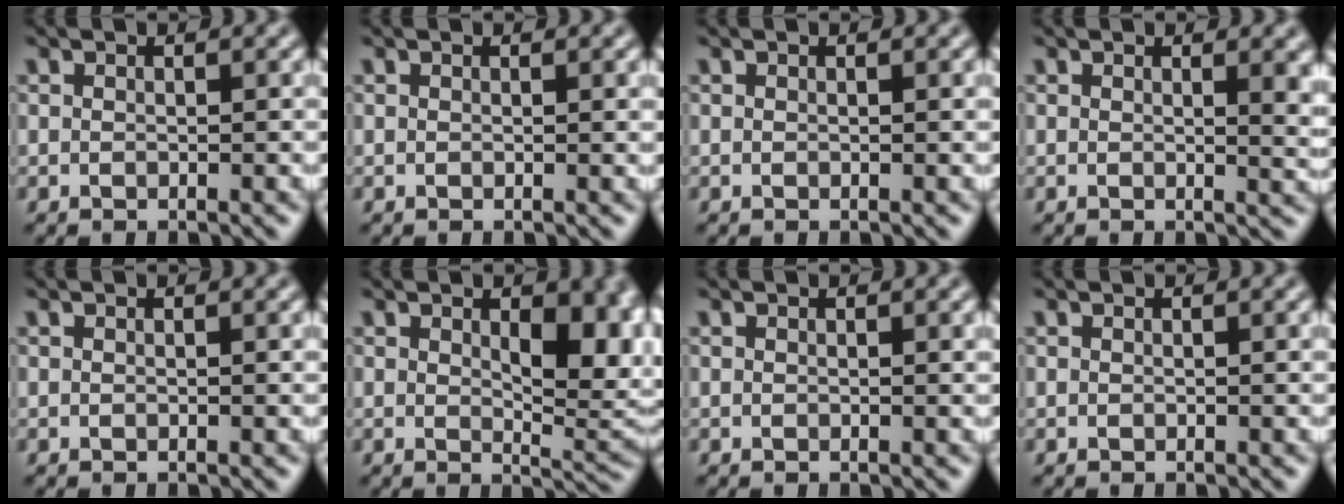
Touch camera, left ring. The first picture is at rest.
{"total": 0.6, "force": [0.1, 0.1, 0.6], "torque": [-0.007, 0.000, 0.001]}
{"total": 0.6, "force": [0.1, 0.1, 0.6], "torque": [-0.007, 0.000, 0.000]}
{"total": 3.2, "force": [0.9, 1.2, 2.8], "torque": [-0.024, 0.001, 0.011]}
{"total": 0.5, "force": [0.1, 0.1, 0.5], "torque": [-0.006, 0.000, 0.000]}
{"total": 6.8, "force": [1.1, 3.1, 5.9], "torque": [-0.081, -0.009, 0.027]}
{"total": 0.8, "force": [0.2, 0.1, 0.8], "torque": [-0.010, 0.000, 0.001]}
{"total": 0.6, "force": [0.1, 0.1, 0.6], "torque": [-0.007, 0.000, 0.001]}